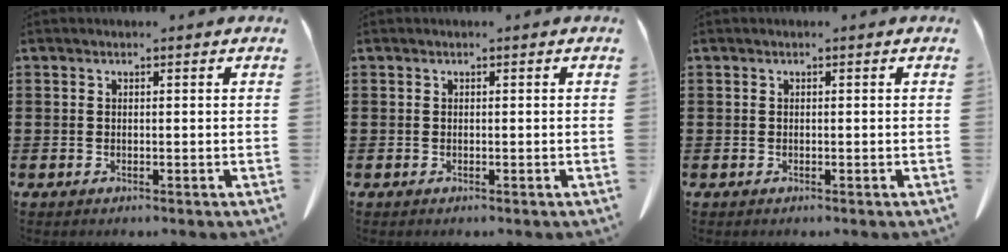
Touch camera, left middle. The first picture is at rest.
{"total": 0.0}
{"total": 0.0}